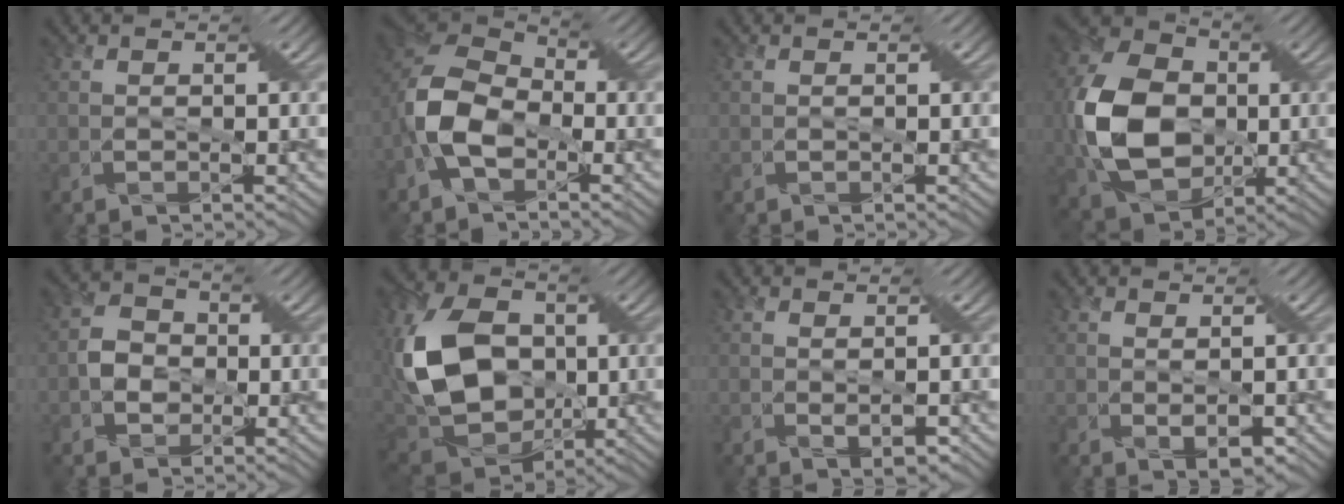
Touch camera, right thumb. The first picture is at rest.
{"total": 9.0, "force": [-3.4, 5.4, 6.4], "torque": [-0.173, -0.005, -0.078]}
{"total": 0.0}
{"total": 12.7, "force": [-1.3, 9.1, 8.7], "torque": [-0.223, 0.006, -0.027]}
{"total": 3.2, "force": [-1.2, 2.6, 1.4], "torque": [-0.048, 0.001, -0.029]}
{"total": 15.0, "force": [0.3, 10.7, 10.6], "torque": [-0.271, -0.008, 0.002]}
{"total": 2.0, "force": [-0.4, 0.6, 1.9], "torque": [-0.038, -0.013, 0.000]}
{"total": 2.5, "force": [-0.2, 1.1, 2.3], "torque": [-0.045, -0.012, 0.005]}